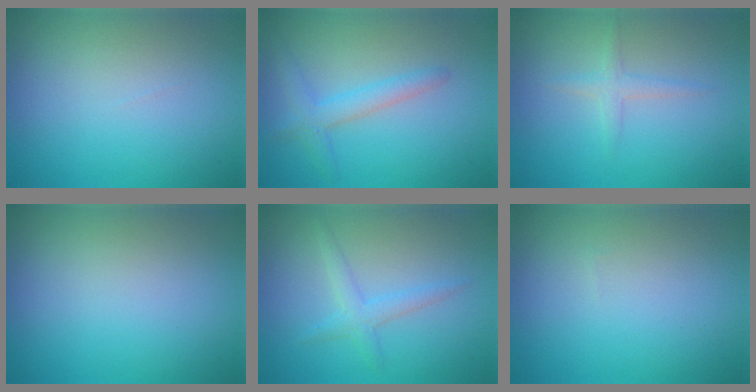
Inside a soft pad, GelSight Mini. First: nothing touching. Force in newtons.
{"total": 2.4, "press": 2.4, "slide": 0.1}
{"total": 1.4, "press": 1.4, "slide": 0.0}
{"total": 0.0}
{"total": 1.9, "press": 1.9, "slide": 0.1}
{"total": 0.0}